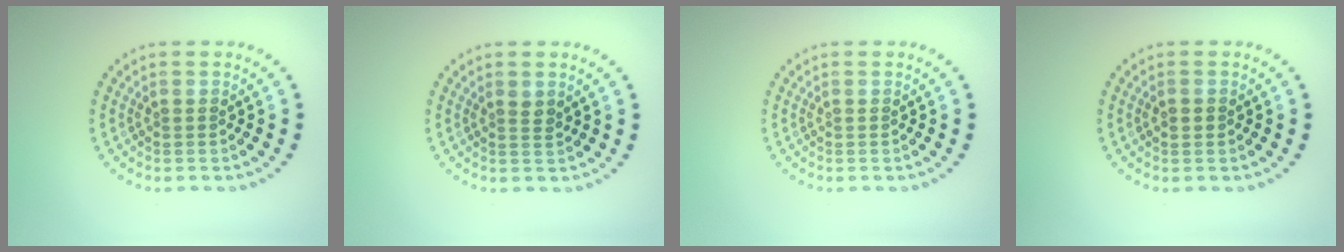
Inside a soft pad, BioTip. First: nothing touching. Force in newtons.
{"total": 0.9, "press": 0.8, "slide": 0.4}
{"total": 0.0}
{"total": 1.1, "press": 1.1, "slide": 0.1}